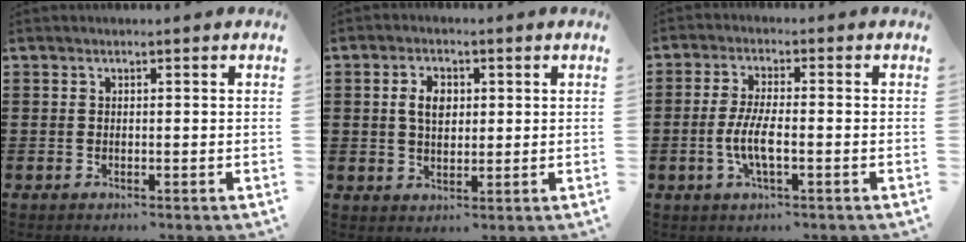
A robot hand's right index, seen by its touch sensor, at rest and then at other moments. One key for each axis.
{"total": 4.2, "fx": 0.8, "fy": 2.6, "fz": 3.2, "tx": -0.069, "ty": 0.013, "tz": 0.012}
{"total": 5.3, "fx": -1.5, "fy": 1.3, "fz": 4.9, "tx": -0.112, "ty": -0.006, "tz": -0.037}